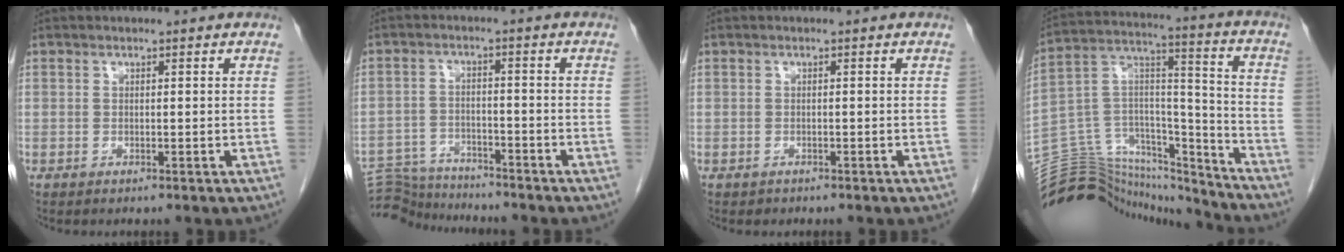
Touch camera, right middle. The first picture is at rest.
{"total": 8.6, "force": [-8.6, 0.8, 0.1], "torque": [-0.004, 0.007, -0.147]}
{"total": 0.6, "force": [-0.4, 0.4, 0.0], "torque": [-0.011, 0.002, -0.006]}
{"total": 23.9, "force": [-22.7, 5.7, 4.5], "torque": [-0.115, 0.052, -0.360]}